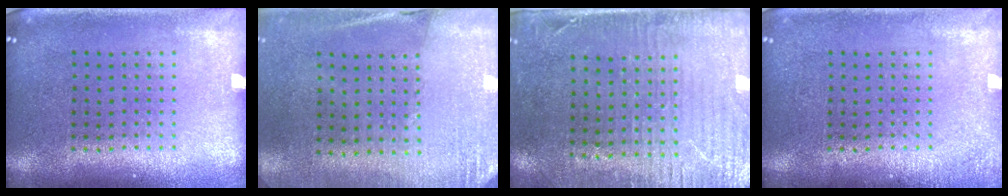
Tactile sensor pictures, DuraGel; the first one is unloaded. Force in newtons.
{"total": 2.6, "press": 2.3, "slide": 1.1}
{"total": 3.1, "press": 2.6, "slide": 1.6}
{"total": 1.0, "press": 1.0, "slide": 0.3}